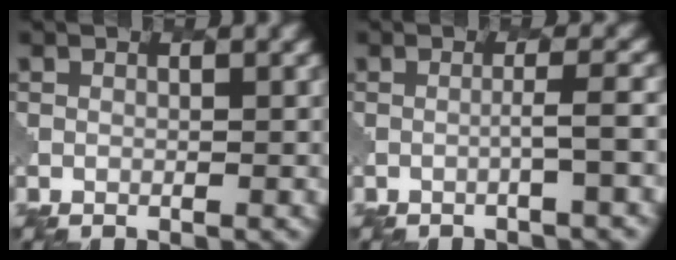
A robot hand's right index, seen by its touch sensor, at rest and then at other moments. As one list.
[{"total": 1.8, "force": [-0.6, 0.1, 1.7], "torque": [-0.012, 0.014, -0.021]}]